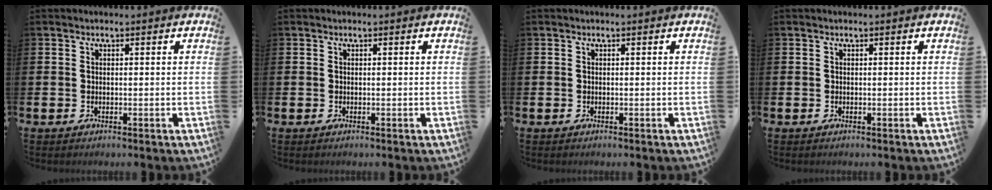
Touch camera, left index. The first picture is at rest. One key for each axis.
{"total": 0.0}
{"total": 0.0}
{"total": 0.0}